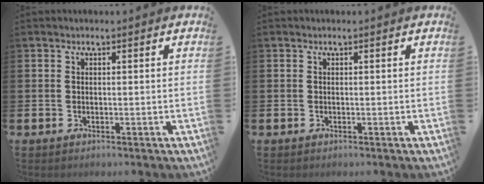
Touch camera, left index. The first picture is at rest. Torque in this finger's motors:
{"motor_torque": [-0.01, 0.00, 0.04, -0.01]}